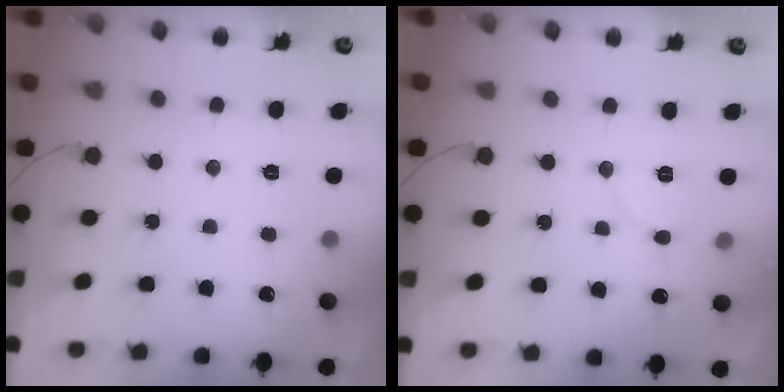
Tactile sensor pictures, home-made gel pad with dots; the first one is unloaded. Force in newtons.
{"total": 5.3, "press": 5.3, "slide": 0.6}